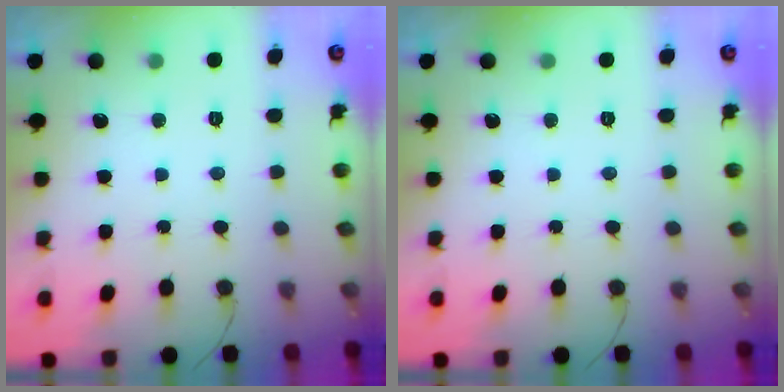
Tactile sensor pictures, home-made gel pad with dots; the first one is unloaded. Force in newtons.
{"total": 0.0}